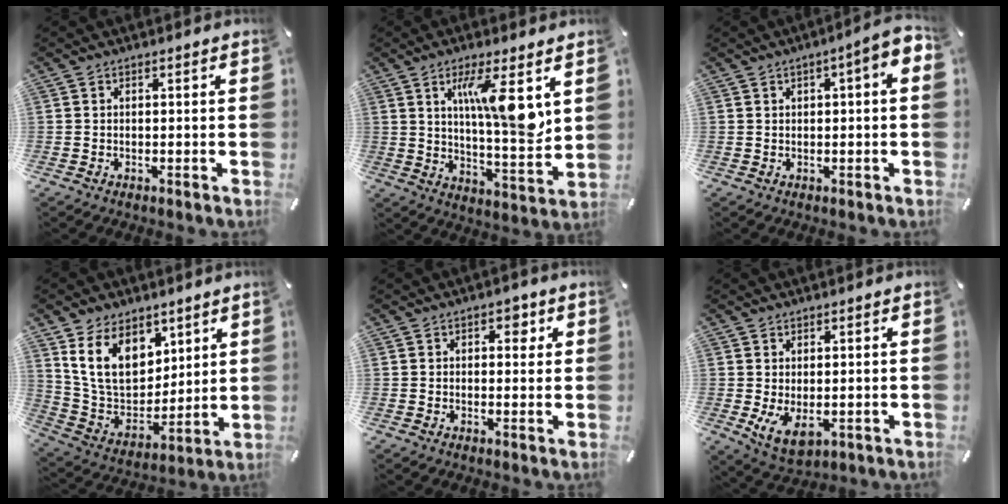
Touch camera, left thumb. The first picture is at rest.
{"total": 12.7, "force": [5.2, 2.5, 11.3], "torque": [-0.182, -0.034, 0.078]}
{"total": 4.6, "force": [0.9, 1.5, 4.2], "torque": [-0.069, 0.005, 0.015]}
{"total": 15.3, "force": [8.0, 10.6, 7.5], "torque": [-0.161, -0.039, 0.156]}
{"total": 3.1, "force": [1.1, 2.1, 2.1], "torque": [-0.014, -0.005, 0.009]}
{"total": 6.0, "force": [0.4, 3.4, 4.9], "torque": [-0.096, -0.016, 0.006]}